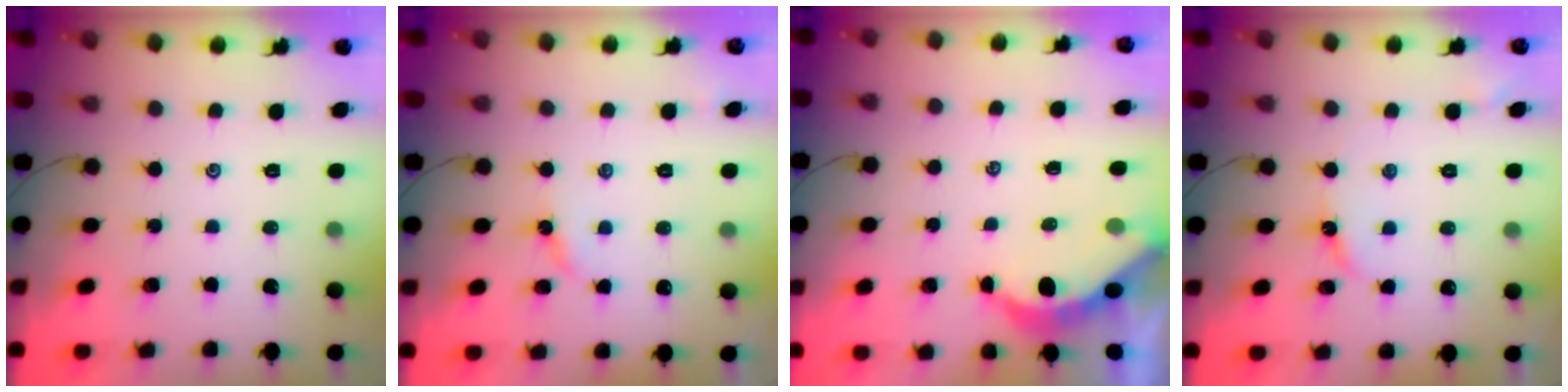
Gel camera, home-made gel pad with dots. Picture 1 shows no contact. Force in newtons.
{"total": 4.5, "press": 4.5, "slide": 0.6}
{"total": 3.9, "press": 3.9, "slide": 0.5}
{"total": 4.1, "press": 4.1, "slide": 0.4}